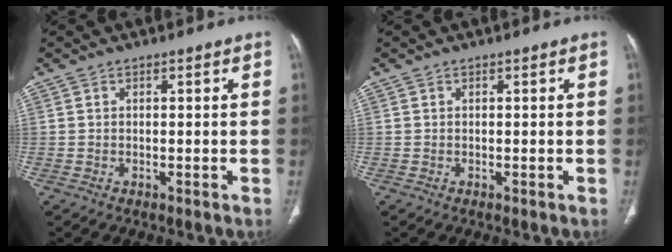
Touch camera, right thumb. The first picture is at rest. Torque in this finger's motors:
{"motor_torque": [-0.02, 0.01, -0.10, -0.05, 0.03]}